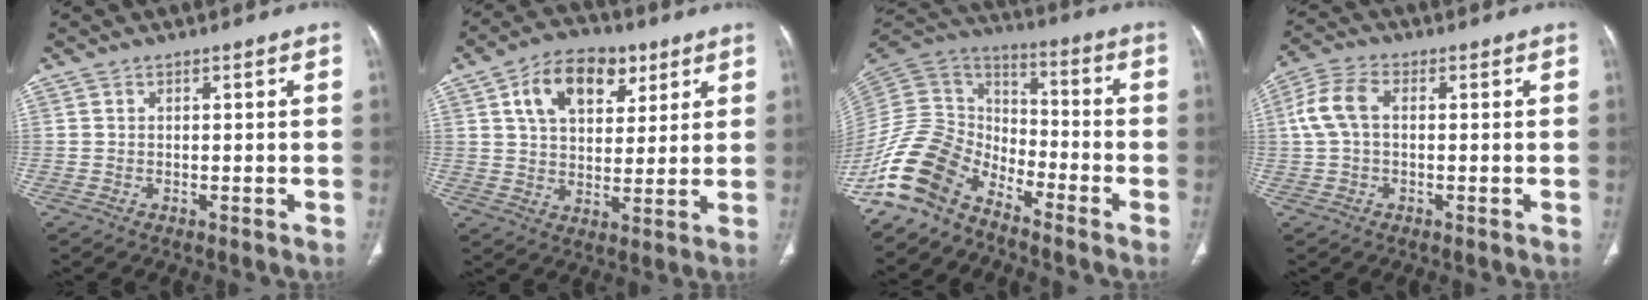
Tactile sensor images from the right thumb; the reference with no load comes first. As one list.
[{"total": 13.6, "force": [5.8, 8.7, 8.7], "torque": [-0.111, -0.007, 0.096]}, {"total": 14.9, "force": [-11.2, 7.7, 6.2], "torque": [-0.119, 0.090, -0.229]}, {"total": 6.6, "force": [0.6, 4.0, 5.3], "torque": [-0.119, 0.022, 0.009]}]